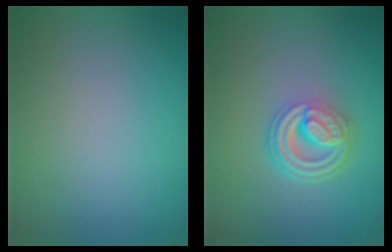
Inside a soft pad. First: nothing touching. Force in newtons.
{"total": 4.9, "press": 3.4, "slide": 3.5}